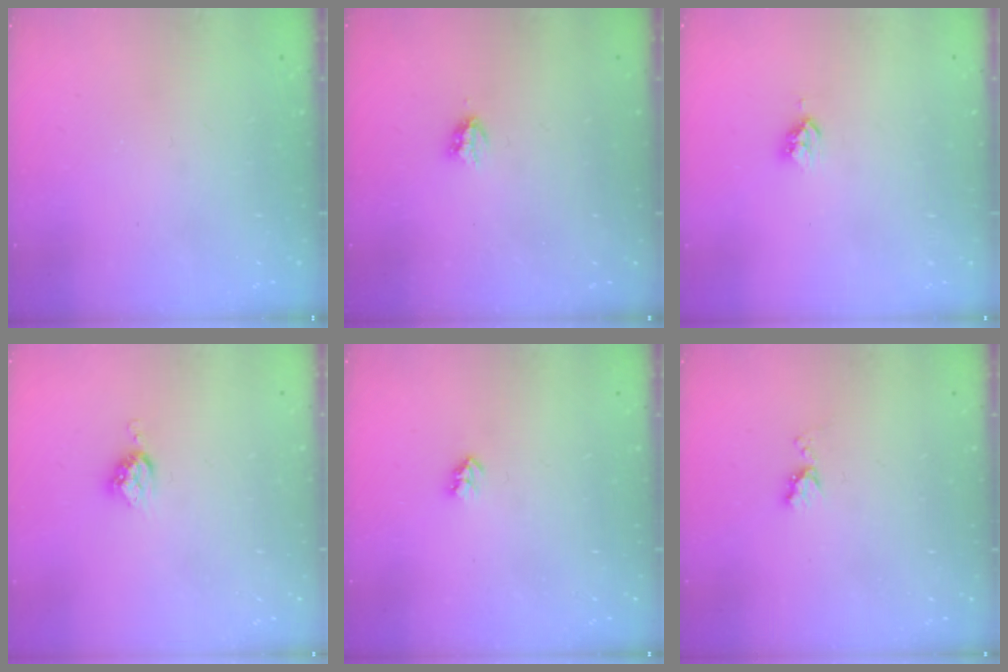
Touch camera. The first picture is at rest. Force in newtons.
{"total": 2.9, "press": 2.9, "slide": 0.5}
{"total": 4.0, "press": 3.9, "slide": 0.4}
{"total": 5.8, "press": 5.8, "slide": 0.3}
{"total": 2.6, "press": 2.6, "slide": 0.4}
{"total": 5.1, "press": 5.1, "slide": 0.5}